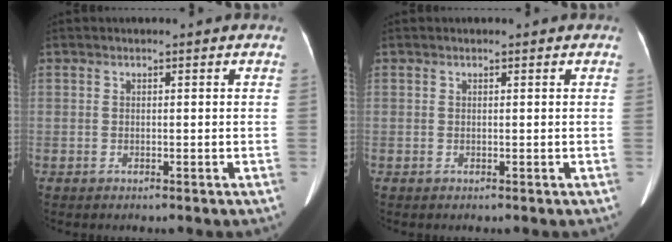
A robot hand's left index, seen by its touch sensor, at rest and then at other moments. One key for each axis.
{"total": 0.0}